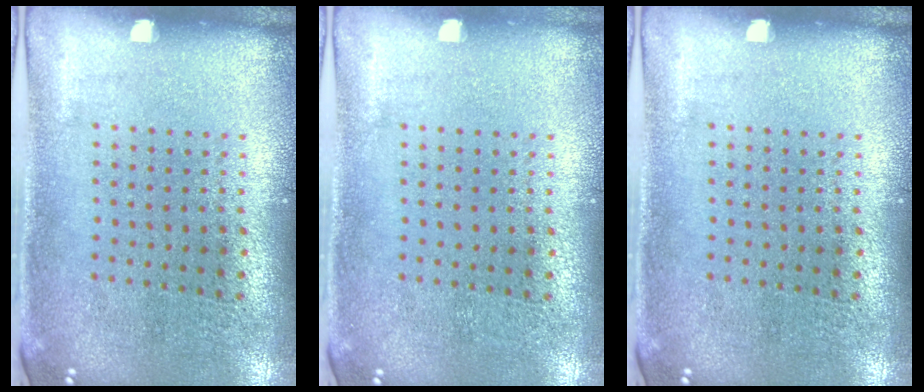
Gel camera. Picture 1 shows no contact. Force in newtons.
{"total": 0.0}
{"total": 0.0}